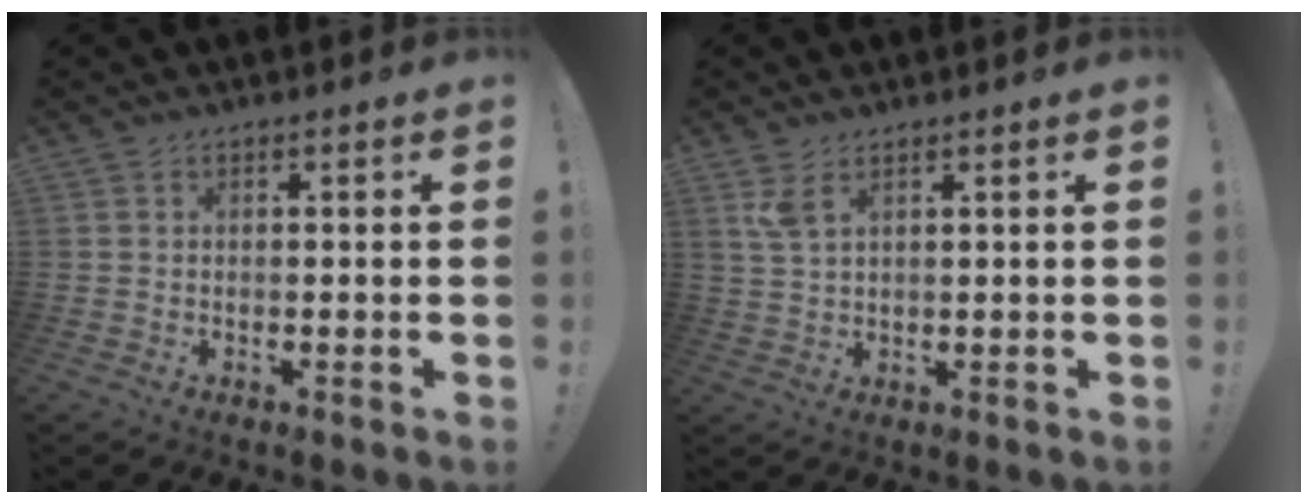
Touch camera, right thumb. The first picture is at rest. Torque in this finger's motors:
{"motor_torque": [0.03, 0.01, 0.12, -0.06, 0.00]}